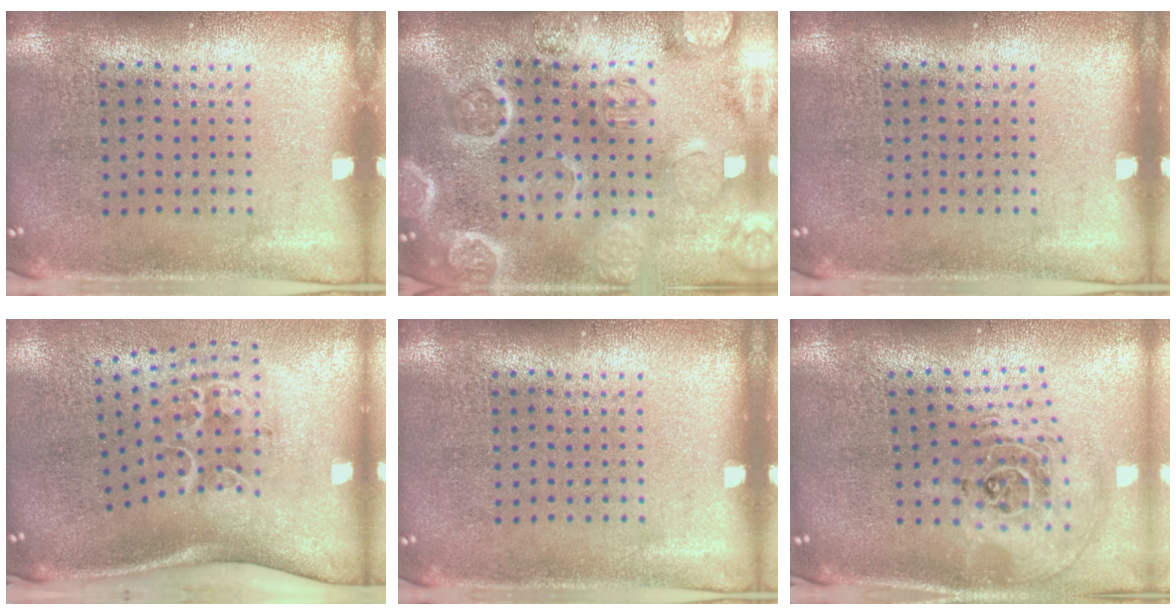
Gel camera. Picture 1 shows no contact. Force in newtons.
{"total": 4.2, "press": 3.8, "slide": 1.7}
{"total": 0.0}
{"total": 2.2, "press": 1.4, "slide": 1.7}
{"total": 0.0}
{"total": 2.5, "press": 1.7, "slide": 1.8}